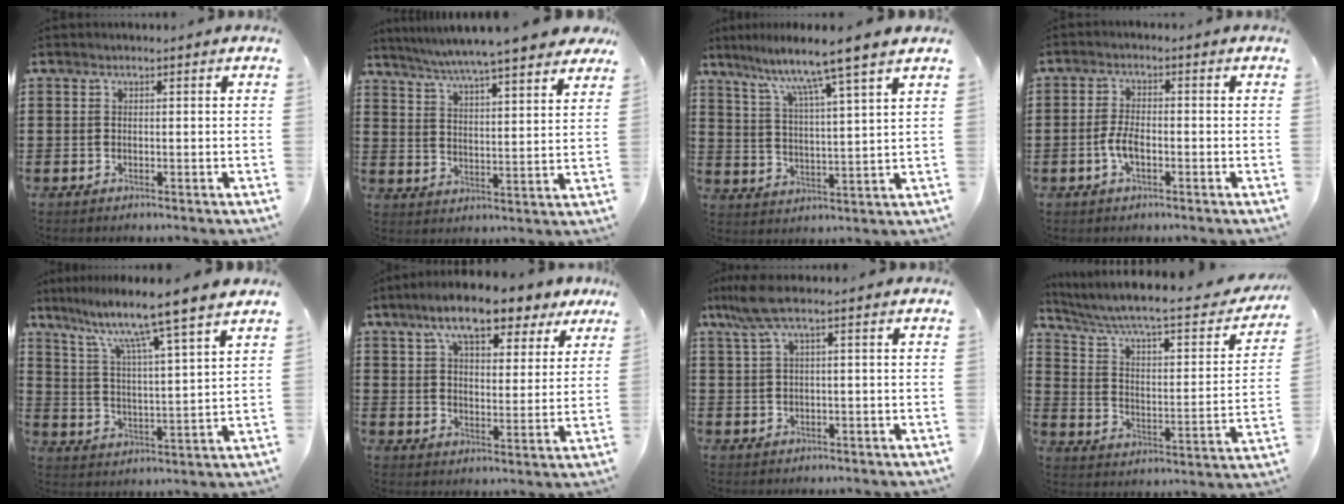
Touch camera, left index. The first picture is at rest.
{"total": 6.1, "force": [5.6, -0.5, 2.3], "torque": [-0.070, -0.033, 0.093]}
{"total": 7.8, "force": [6.4, -1.5, 4.3], "torque": [-0.098, -0.047, 0.099]}
{"total": 3.9, "force": [-1.2, 1.6, 3.3], "torque": [-0.087, -0.003, -0.030]}
{"total": 9.0, "force": [7.4, -1.3, 4.9], "torque": [-0.117, -0.059, 0.114]}
{"total": 10.1, "force": [7.6, 2.6, 6.1], "torque": [-0.118, -0.016, 0.132]}
{"total": 4.3, "force": [1.3, 0.4, 4.1], "torque": [-0.094, -0.007, 0.019]}
{"total": 6.2, "force": [4.7, 0.7, 4.0], "torque": [-0.099, -0.039, 0.070]}